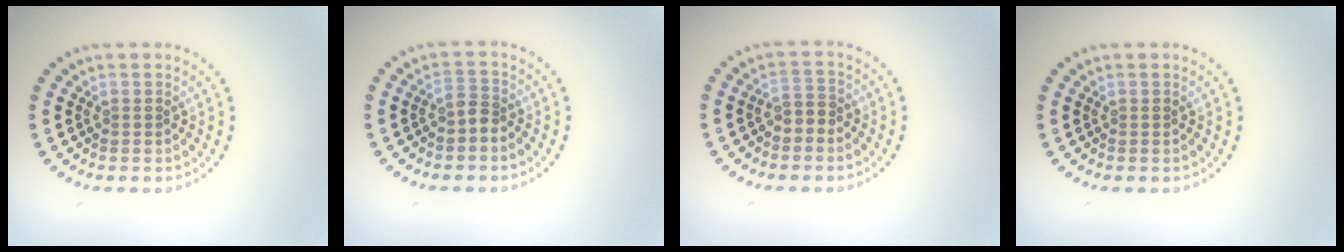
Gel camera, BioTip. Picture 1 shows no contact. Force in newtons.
{"total": 1.5, "press": 1.2, "slide": 1.0}
{"total": 1.6, "press": 1.4, "slide": 0.7}
{"total": 0.0}